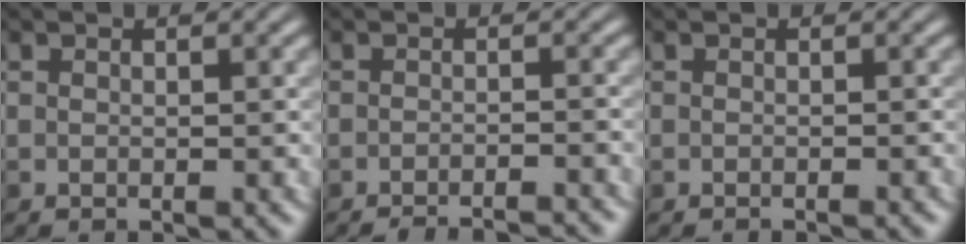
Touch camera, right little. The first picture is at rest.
{"total": 3.4, "force": [-2.9, 0.5, 1.7], "torque": [-0.001, 0.004, -0.046]}
{"total": 0.5, "force": [-0.5, -0.2, 0.0], "torque": [-0.001, -0.001, -0.010]}